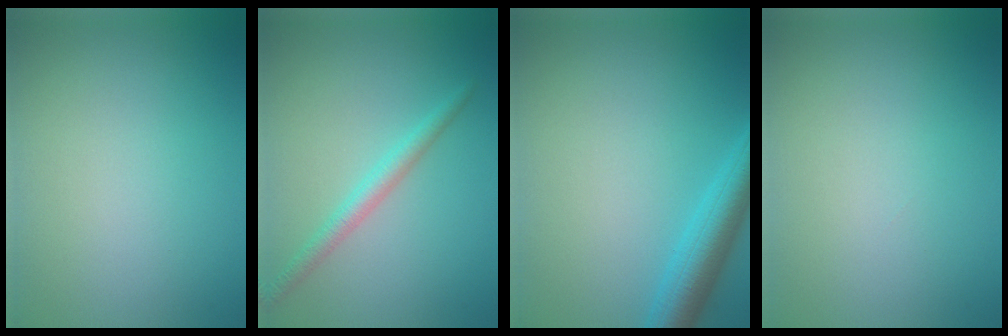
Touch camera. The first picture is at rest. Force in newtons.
{"total": 2.2, "press": 2.2, "slide": 0.0}
{"total": 4.5, "press": 4.5, "slide": 0.3}
{"total": 0.0}